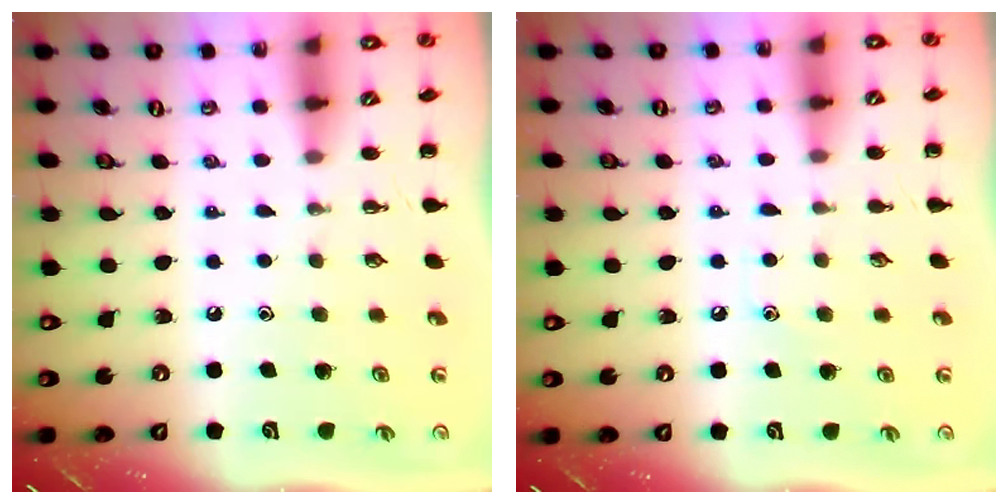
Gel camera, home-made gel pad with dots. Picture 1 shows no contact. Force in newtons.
{"total": 4.9, "press": 4.5, "slide": 1.7}